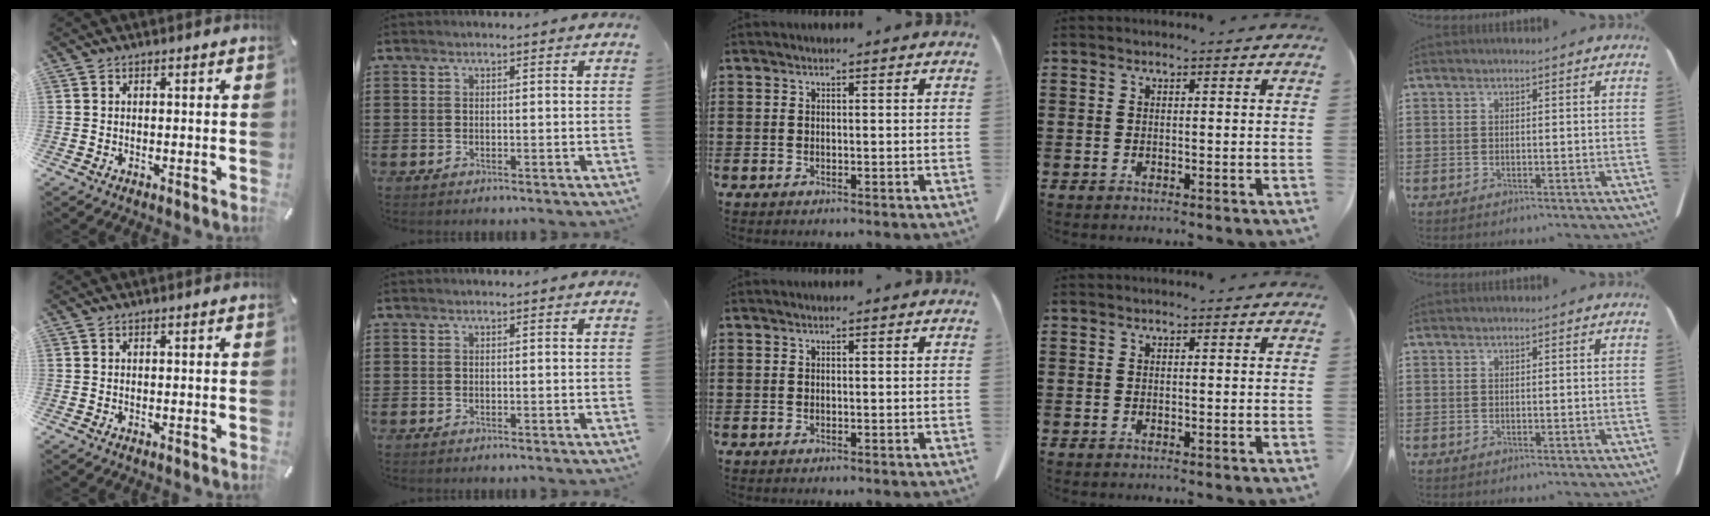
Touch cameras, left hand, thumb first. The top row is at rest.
{}